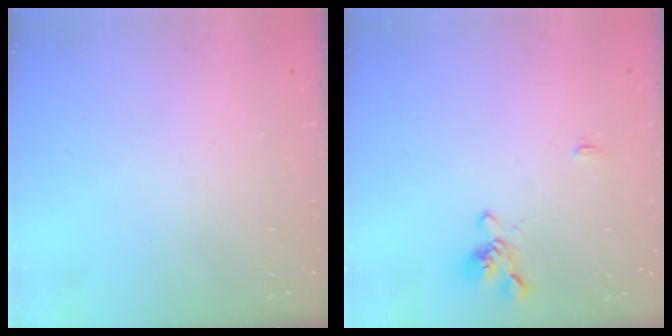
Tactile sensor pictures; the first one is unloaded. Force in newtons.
{"total": 1.5, "press": 1.2, "slide": 0.9}